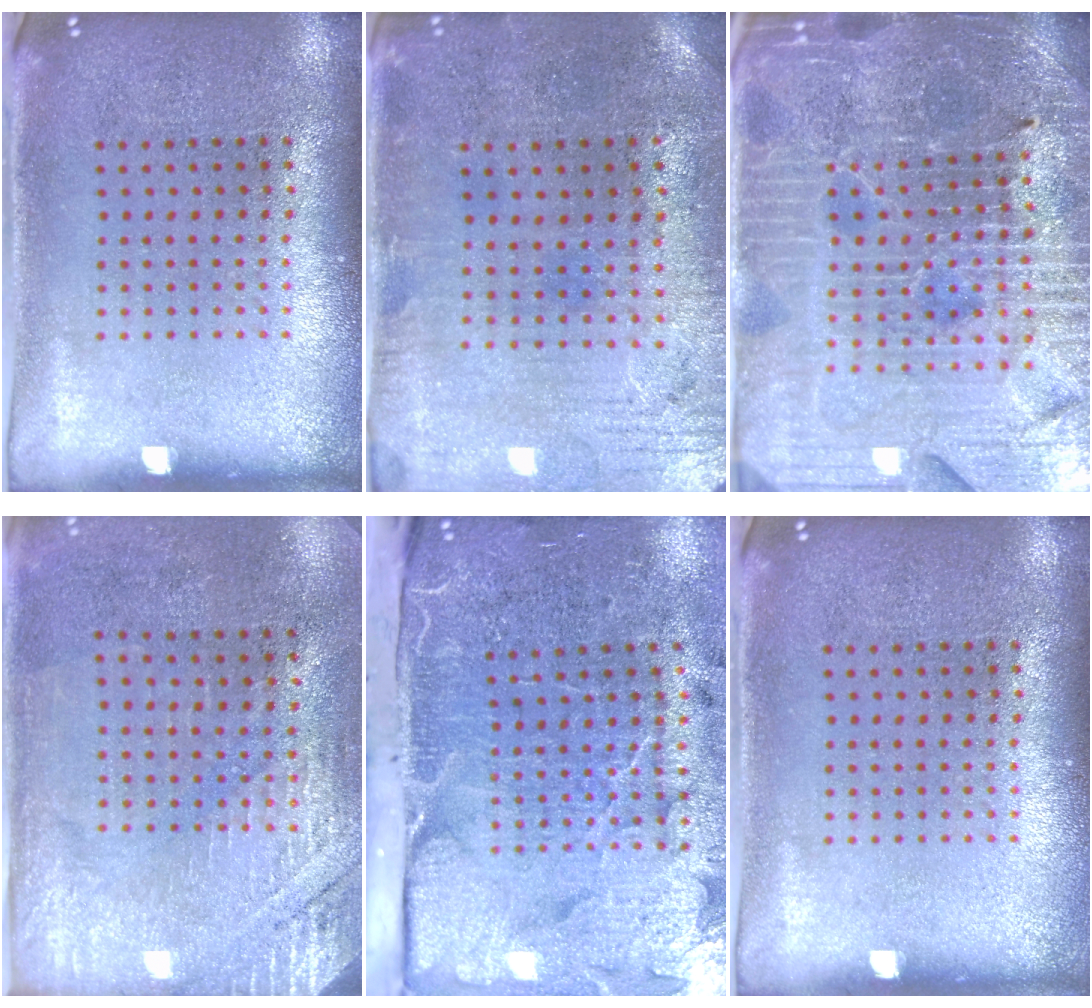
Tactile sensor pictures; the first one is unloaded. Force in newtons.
{"total": 0.6, "press": 0.4, "slide": 0.5}
{"total": 5.5, "press": 5.1, "slide": 2.0}
{"total": 2.7, "press": 2.4, "slide": 1.2}
{"total": 5.2, "press": 4.1, "slide": 3.2}
{"total": 0.0}